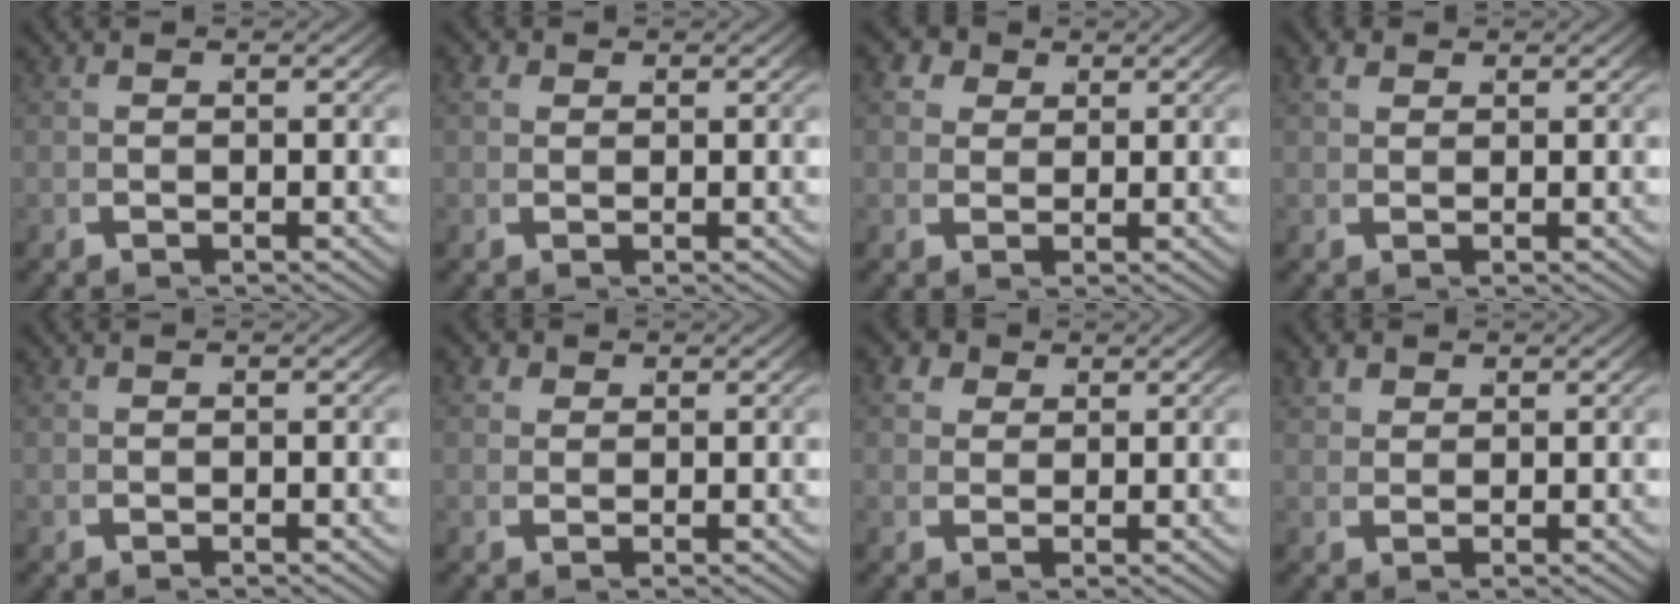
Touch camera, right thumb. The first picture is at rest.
{"total": 1.5, "force": [0.6, 1.3, 0.5], "torque": [-0.013, -0.003, 0.014]}
{"total": 4.1, "force": [1.8, 3.4, 1.5], "torque": [-0.041, -0.004, 0.032]}
{"total": 1.4, "force": [1.1, 0.9, 0.4], "torque": [-0.012, -0.001, 0.025]}
{"total": 0.0}
{"total": 1.9, "force": [1.0, 1.5, 0.5], "torque": [-0.014, -0.002, 0.019]}
{"total": 3.3, "force": [1.7, 2.6, 1.2], "torque": [-0.032, -0.004, 0.032]}
{"total": 2.0, "force": [1.6, 1.0, 0.5], "torque": [-0.014, 0.000, 0.037]}